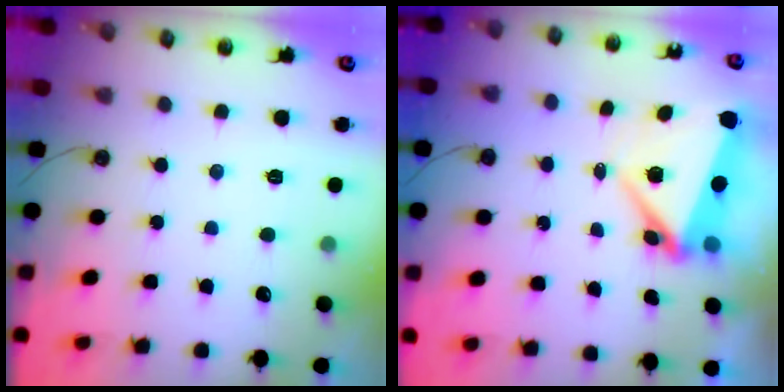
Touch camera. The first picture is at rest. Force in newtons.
{"total": 6.0, "press": 5.7, "slide": 1.8}